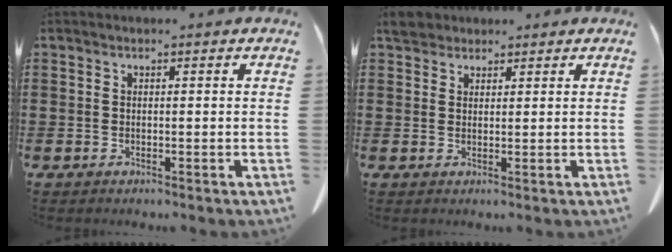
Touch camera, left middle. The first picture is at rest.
{"total": 3.2, "force": [2.7, 1.4, 1.0], "torque": [-0.029, 0.005, 0.053]}